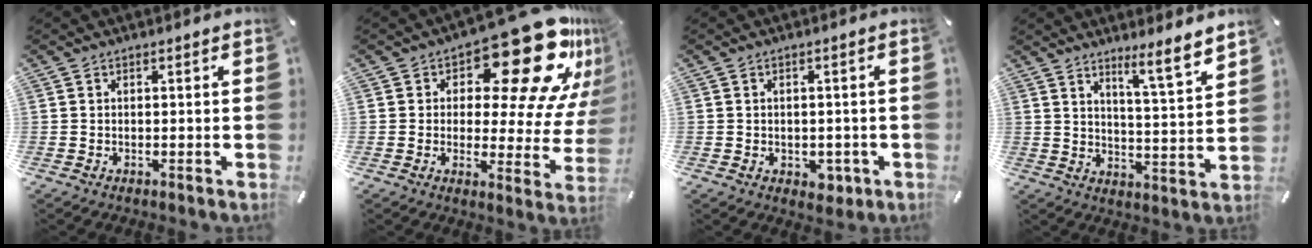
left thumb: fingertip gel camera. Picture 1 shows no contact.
{"total": 24.5, "force": [14.2, 9.6, 17.6], "torque": [-0.228, -0.104, 0.230]}
{"total": 3.5, "force": [-1.0, 2.8, 1.9], "torque": [-0.011, 0.000, -0.018]}
{"total": 8.0, "force": [6.9, 0.3, 4.2], "torque": [-0.061, -0.055, 0.115]}